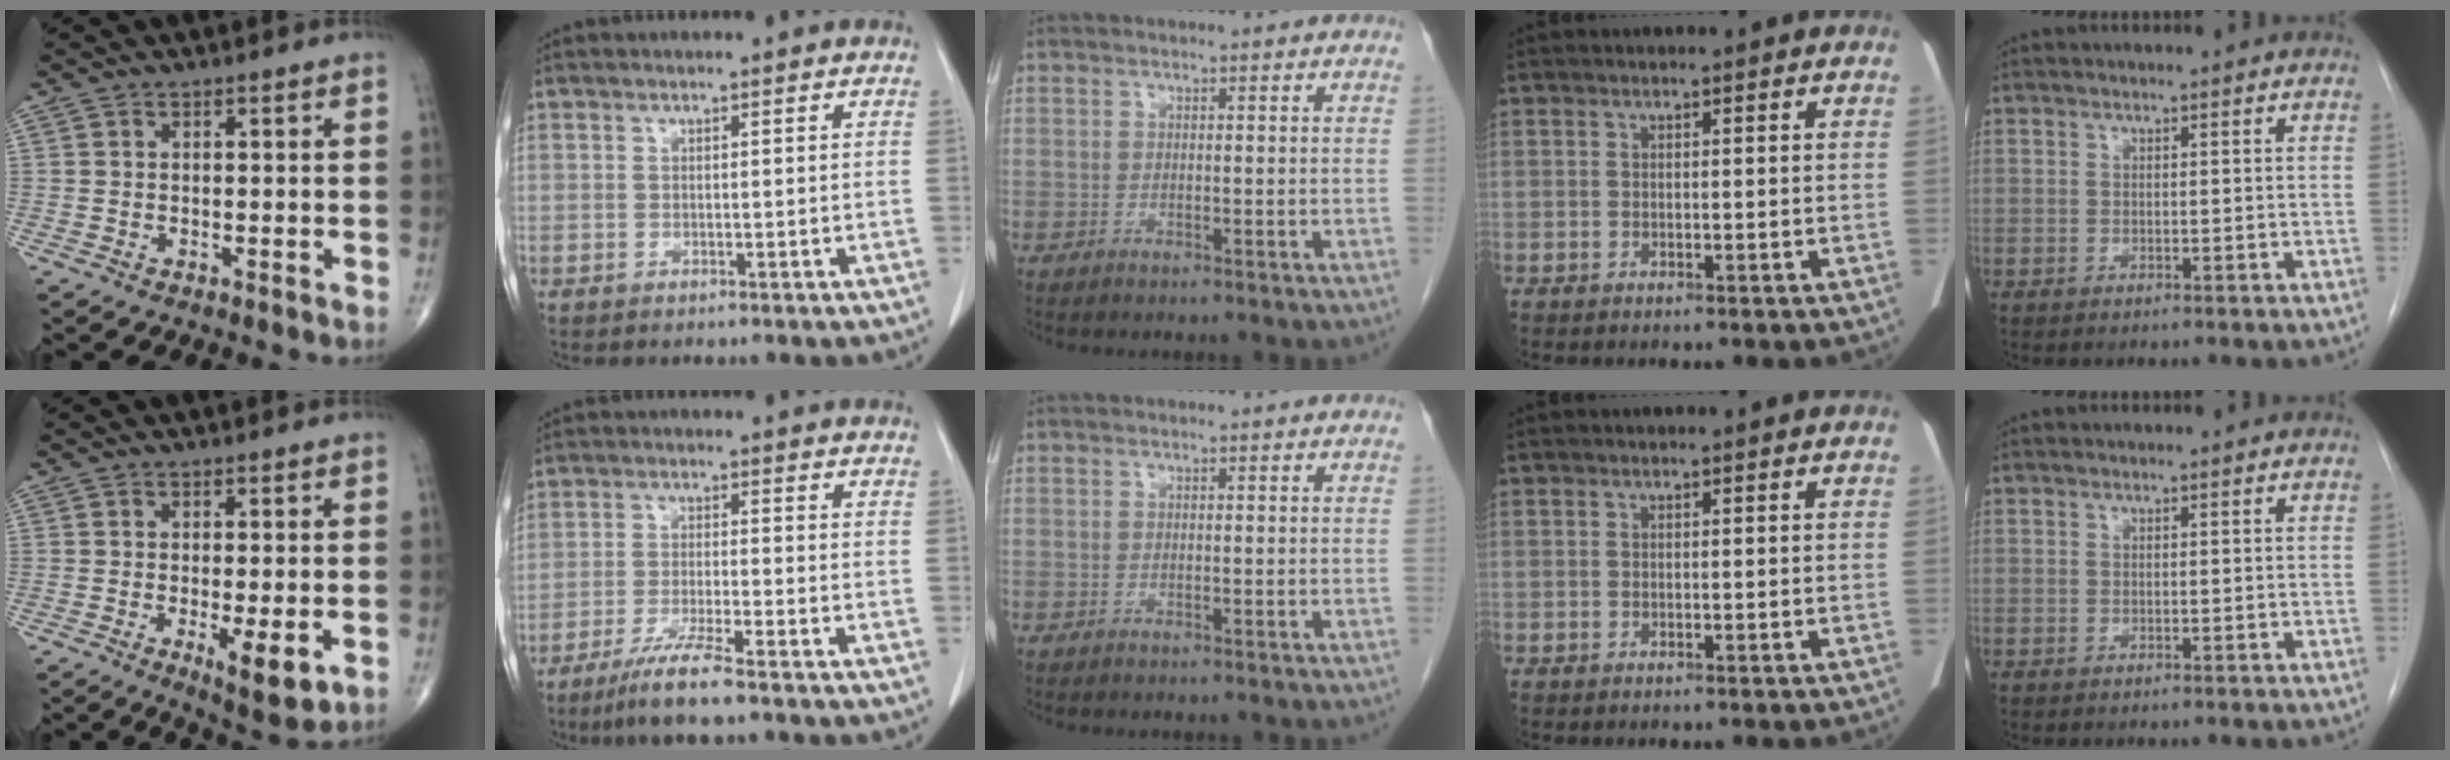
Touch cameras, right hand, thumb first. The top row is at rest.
{"thumb": {"total": 7.1, "force": [-2.1, 1.9, 6.5], "torque": [-0.095, -0.020, -0.029]}, "index": {"total": 7.4, "force": [-5.5, -0.3, 4.9], "torque": [-0.091, -0.021, -0.101]}}